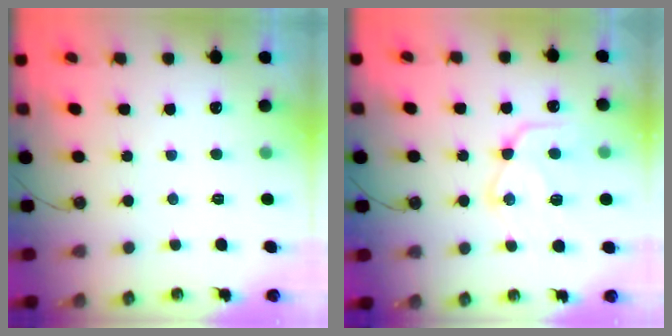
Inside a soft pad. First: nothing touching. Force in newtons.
{"total": 16.9, "press": 16.9, "slide": 1.2}